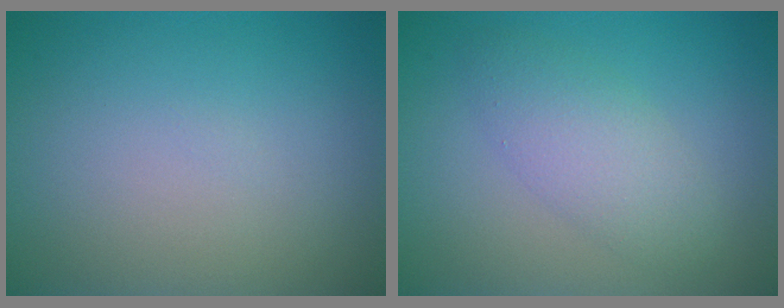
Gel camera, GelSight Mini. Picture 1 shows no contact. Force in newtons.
{"total": 3.4, "press": 3.4, "slide": 0.1}